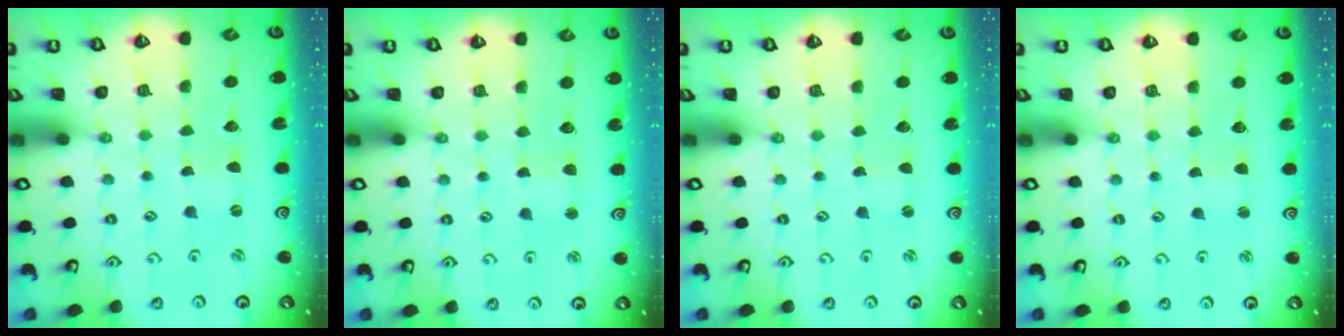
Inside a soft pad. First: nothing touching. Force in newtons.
{"total": 2.6, "press": 2.6, "slide": 0.3}
{"total": 0.0}
{"total": 1.8, "press": 1.8, "slide": 0.3}